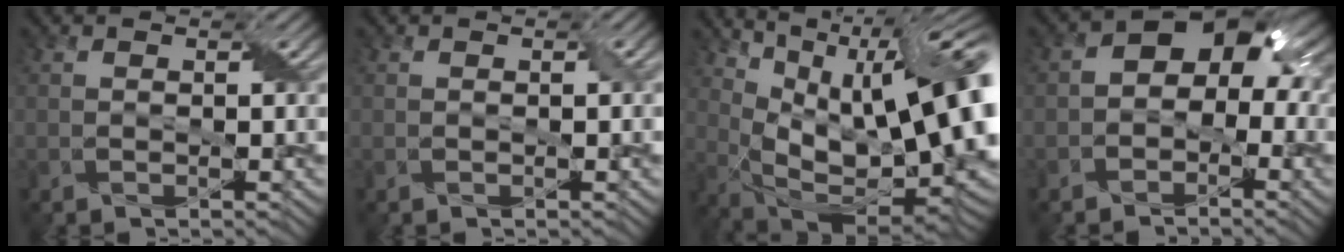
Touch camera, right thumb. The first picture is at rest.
{"total": 0.7, "force": [0.0, 0.2, 0.7], "torque": [-0.013, 0.002, 0.002]}
{"total": 19.4, "force": [5.9, 7.5, 16.9], "torque": [-0.254, 0.017, 0.104]}
{"total": 7.7, "force": [-0.8, 5.4, 5.4], "torque": [-0.065, 0.013, -0.035]}